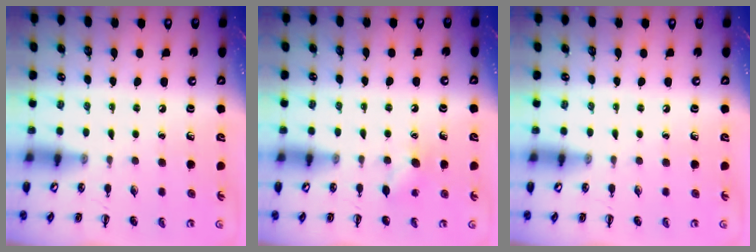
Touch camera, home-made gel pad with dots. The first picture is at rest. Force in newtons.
{"total": 5.1, "press": 4.9, "slide": 1.3}
{"total": 0.0}